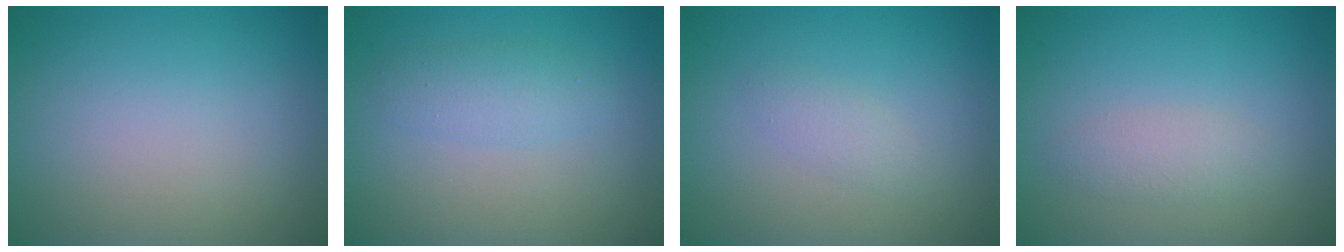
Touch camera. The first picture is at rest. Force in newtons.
{"total": 1.0, "press": 1.0, "slide": 0.0}
{"total": 1.2, "press": 1.2, "slide": 0.0}
{"total": 1.6, "press": 1.6, "slide": 0.2}